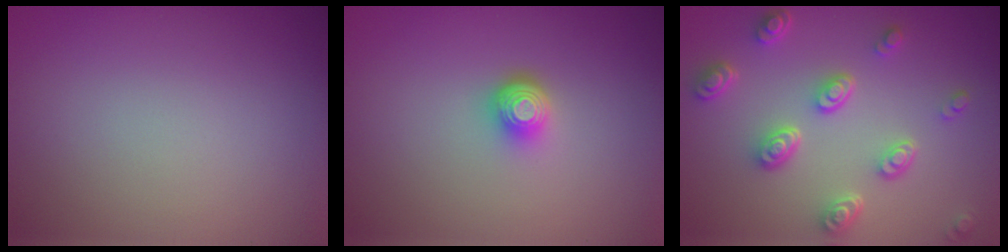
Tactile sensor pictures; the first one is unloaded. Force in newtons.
{"total": 2.2, "press": 1.5, "slide": 1.6}
{"total": 4.5, "press": 3.4, "slide": 2.9}